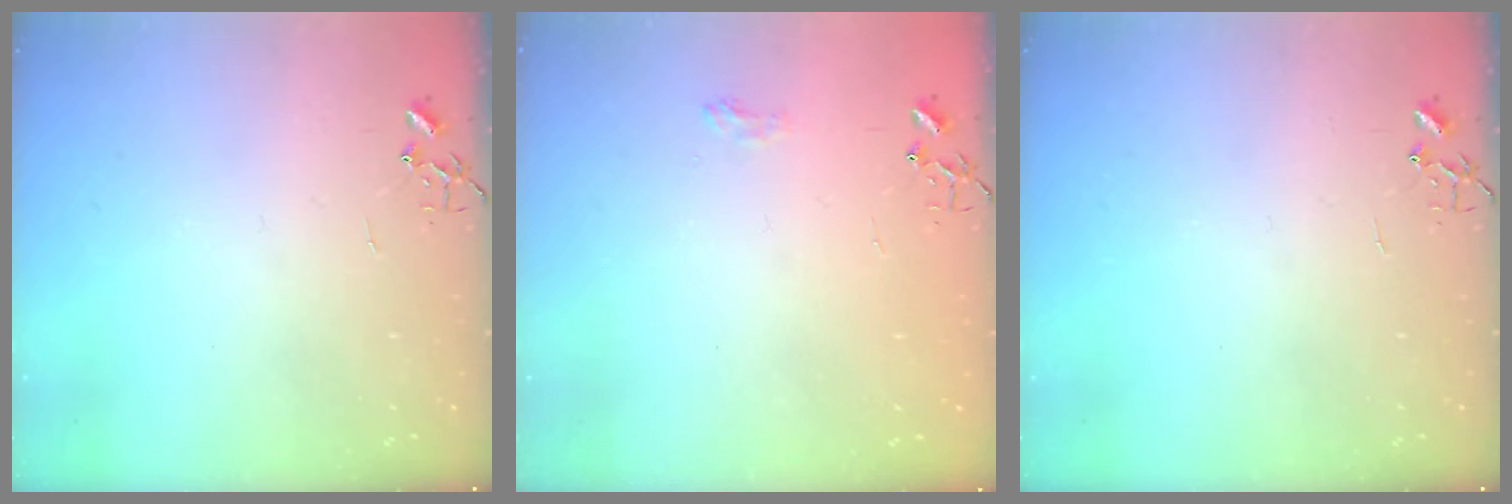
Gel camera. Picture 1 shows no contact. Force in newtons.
{"total": 6.3, "press": 6.3, "slide": 0.8}
{"total": 0.0}